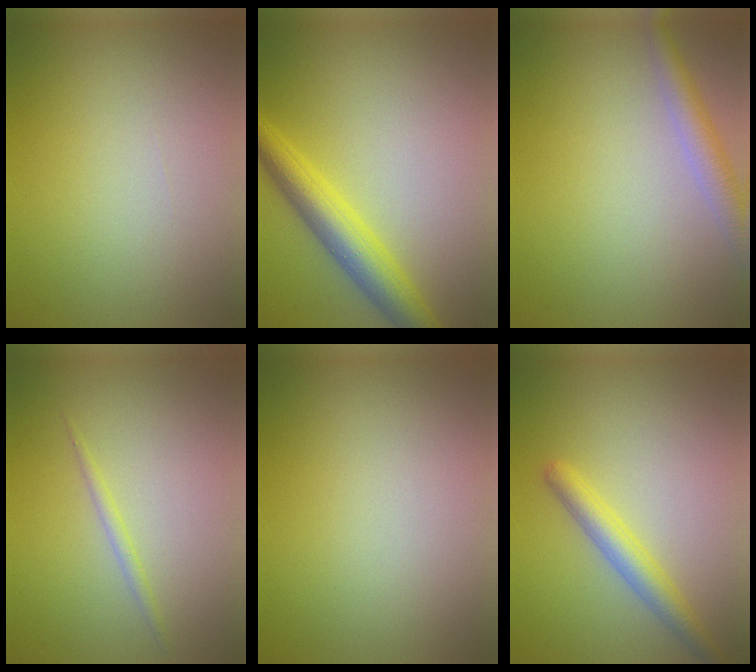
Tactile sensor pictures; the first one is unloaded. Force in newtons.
{"total": 4.8, "press": 4.8, "slide": 0.1}
{"total": 3.0, "press": 2.9, "slide": 0.1}
{"total": 0.9, "press": 0.9, "slide": 0.1}
{"total": 0.0}
{"total": 2.9, "press": 2.9, "slide": 0.2}